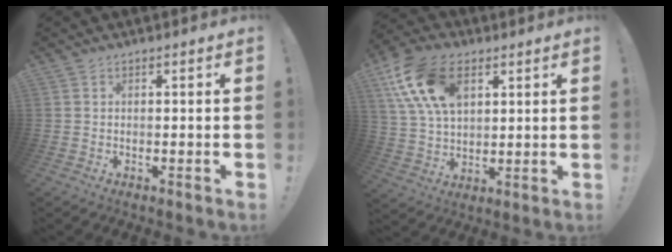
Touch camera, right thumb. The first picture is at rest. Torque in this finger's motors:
{"motor_torque": [2.14, 2.87, 1.34, -0.04, 0.22]}